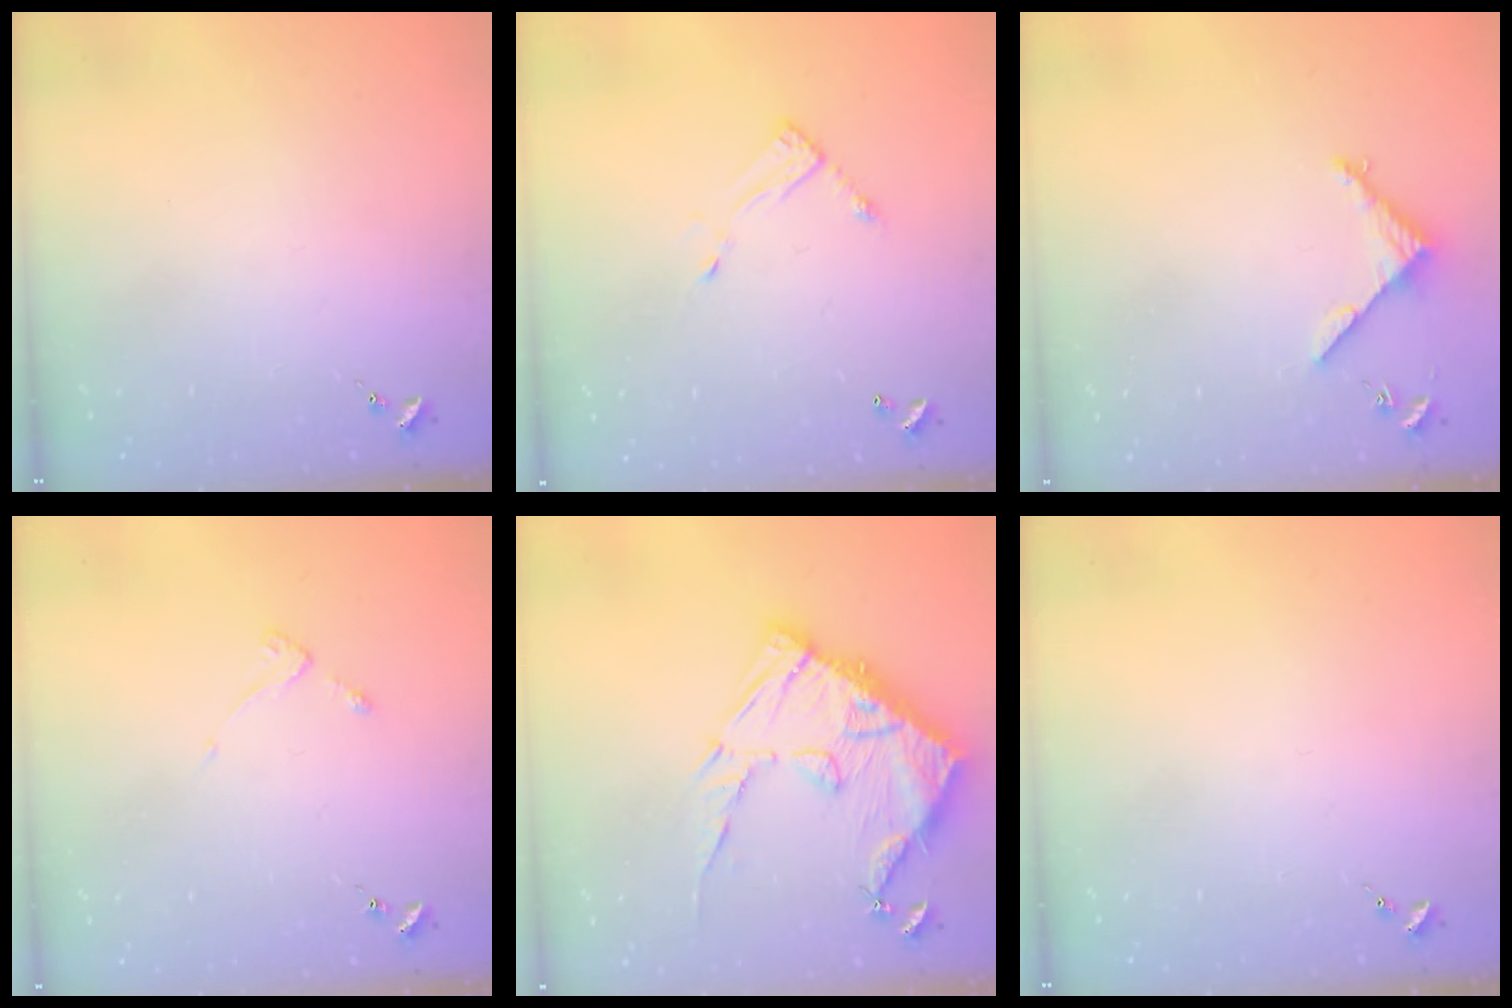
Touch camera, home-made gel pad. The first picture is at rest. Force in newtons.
{"total": 7.1, "press": 7.1, "slide": 0.5}
{"total": 3.6, "press": 3.6, "slide": 0.3}
{"total": 2.7, "press": 2.6, "slide": 0.5}
{"total": 19.1, "press": 19.0, "slide": 1.6}
{"total": 0.0}